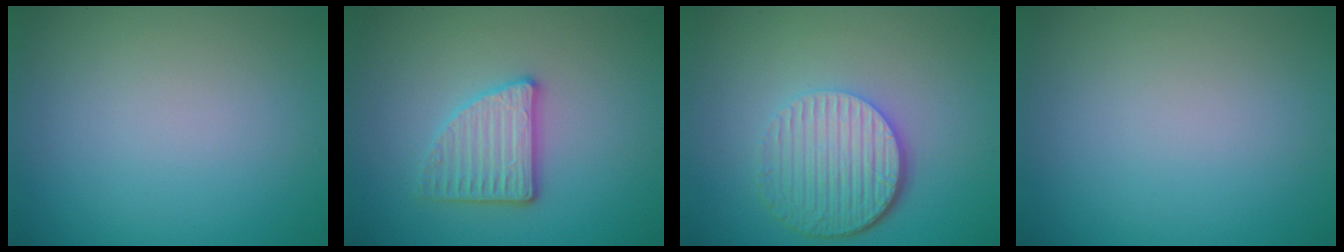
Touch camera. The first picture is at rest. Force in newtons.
{"total": 3.3, "press": 3.0, "slide": 1.4}
{"total": 5.9, "press": 4.3, "slide": 4.1}
{"total": 0.0}